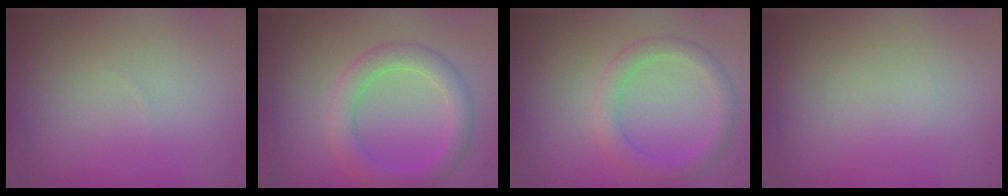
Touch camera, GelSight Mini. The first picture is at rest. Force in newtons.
{"total": 3.5, "press": 3.5, "slide": 0.2}
{"total": 2.7, "press": 2.7, "slide": 0.1}
{"total": 0.0}